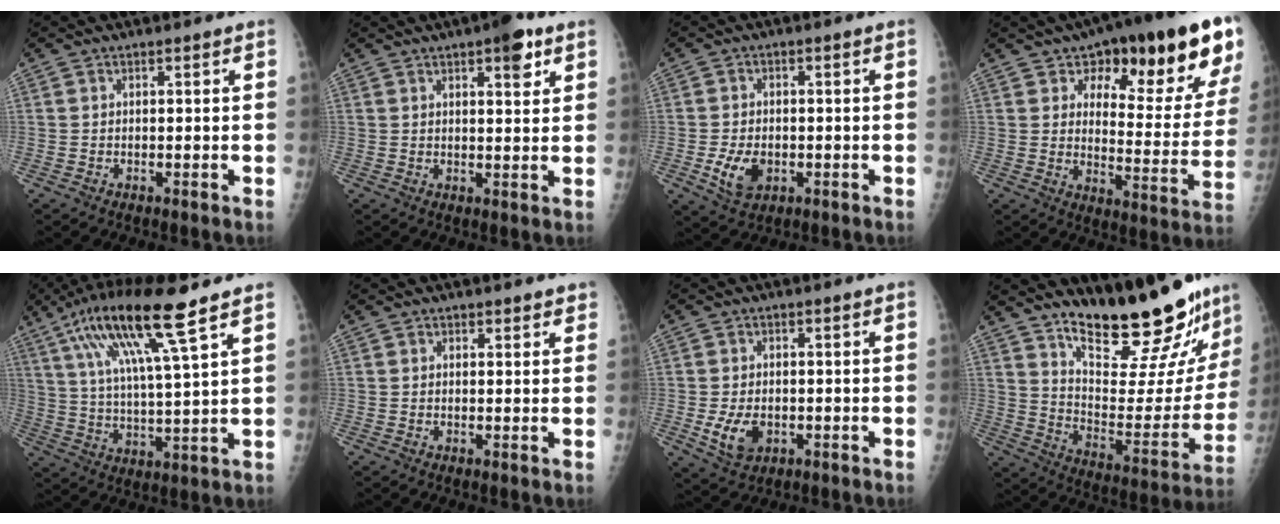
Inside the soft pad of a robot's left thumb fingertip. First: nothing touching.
{"total": 6.0, "force": [3.4, 2.0, 4.6], "torque": [-0.048, -0.012, 0.042]}
{"total": 6.3, "force": [-1.7, 4.2, 4.3], "torque": [-0.072, 0.001, -0.024]}
{"total": 23.7, "force": [13.5, 8.0, 17.8], "torque": [-0.191, -0.052, 0.187]}
{"total": 16.8, "force": [9.4, 1.9, 13.9], "torque": [-0.264, -0.024, 0.174]}
{"total": 1.5, "force": [1.2, 0.8, 0.6], "torque": [0.008, -0.006, 0.011]}
{"total": 6.0, "force": [-1.4, 4.1, 4.2], "torque": [-0.071, -0.001, -0.015]}
{"total": 24.3, "force": [19.7, 6.0, 13.0], "torque": [-0.154, -0.138, 0.288]}